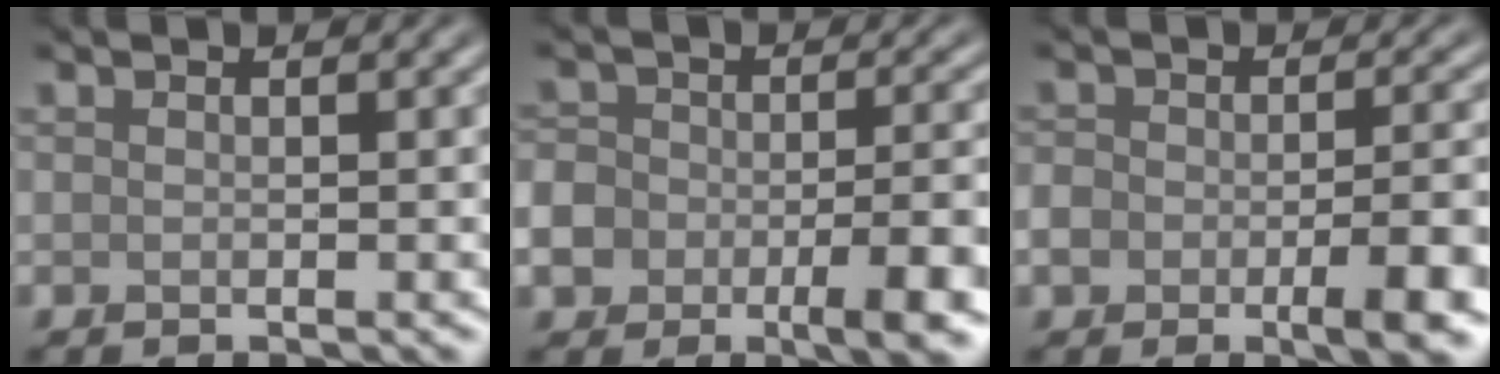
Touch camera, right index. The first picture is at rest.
{"total": 8.8, "force": [-4.5, 4.9, 5.7], "torque": [-0.092, -0.002, -0.078]}
{"total": 6.3, "force": [-3.2, 2.8, 4.7], "torque": [-0.068, -0.002, -0.052]}